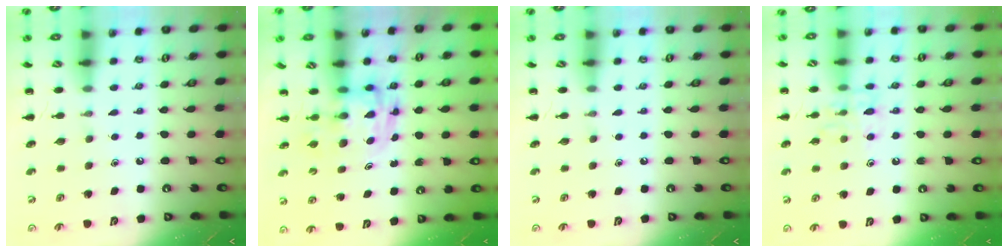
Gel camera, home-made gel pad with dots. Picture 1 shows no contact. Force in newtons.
{"total": 3.3, "press": 3.3, "slide": 0.6}
{"total": 0.0}
{"total": 9.4, "press": 9.4, "slide": 0.8}